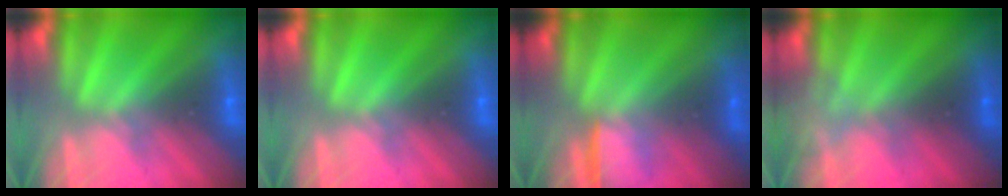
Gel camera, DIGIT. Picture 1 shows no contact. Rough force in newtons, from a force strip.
{"total": 0.0}
{"total": 1.3}
{"total": 2.3}